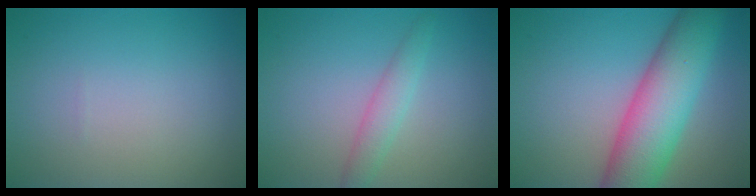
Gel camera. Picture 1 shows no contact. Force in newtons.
{"total": 2.0, "press": 2.0, "slide": 0.0}
{"total": 9.1, "press": 9.1, "slide": 0.5}